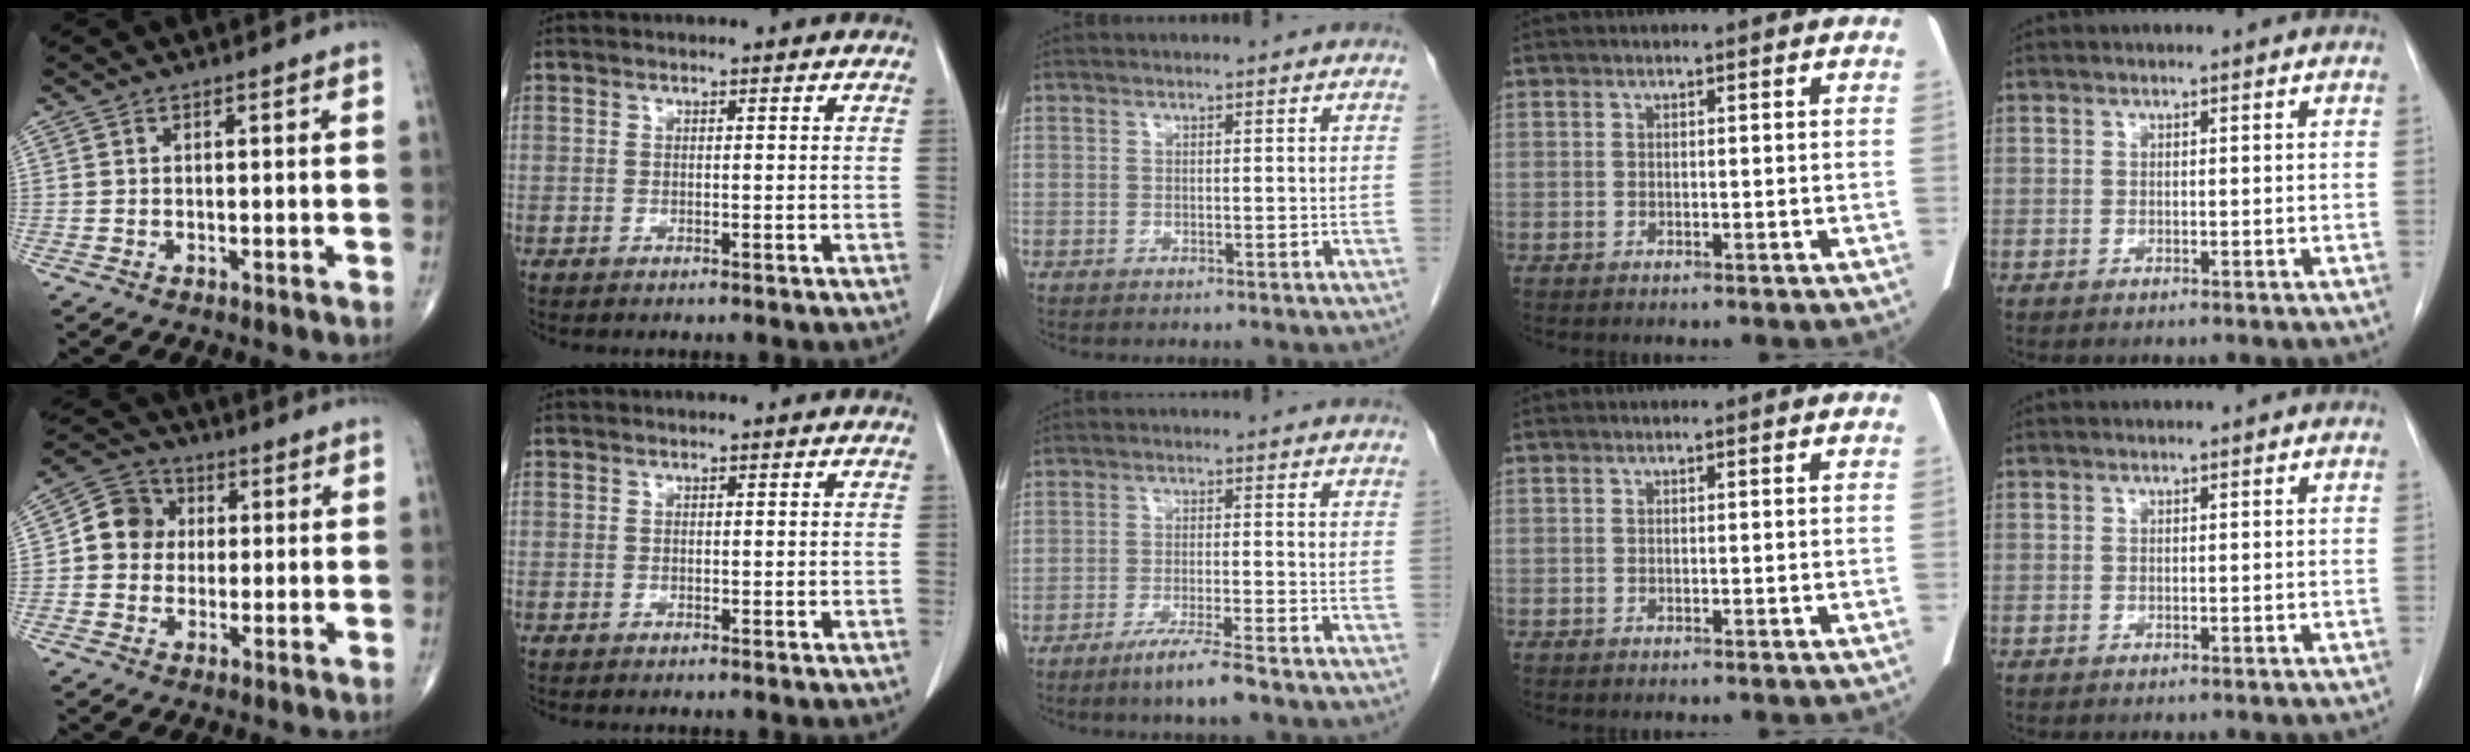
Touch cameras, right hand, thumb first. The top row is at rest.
{"thumb": {"total": 7.5, "force": [0.5, 6.8, 3.2], "torque": [-0.033, 0.016, -0.005]}, "middle": {"total": 5.4, "force": [-3.9, -0.3, 3.8], "torque": [-0.073, -0.014, -0.073]}}